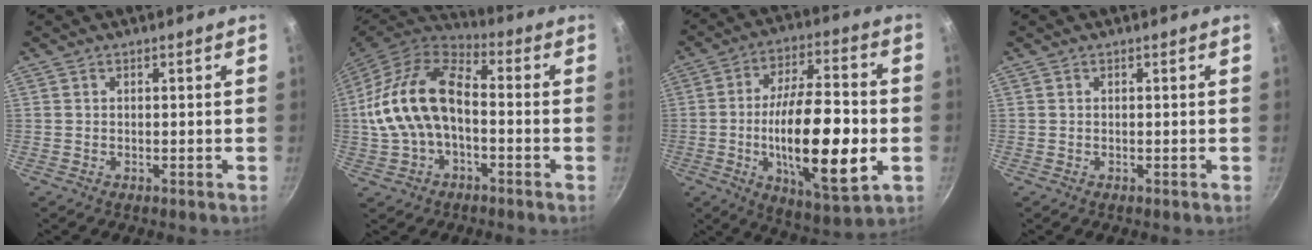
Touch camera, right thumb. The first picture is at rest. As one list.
[{"total": 17.3, "force": [-1.4, 10.4, 13.8], "torque": [-0.252, 0.041, -0.034]}, {"total": 22.8, "force": [-3.9, 8.2, 20.9], "torque": [-0.344, 0.013, -0.060]}, {"total": 0.0}]